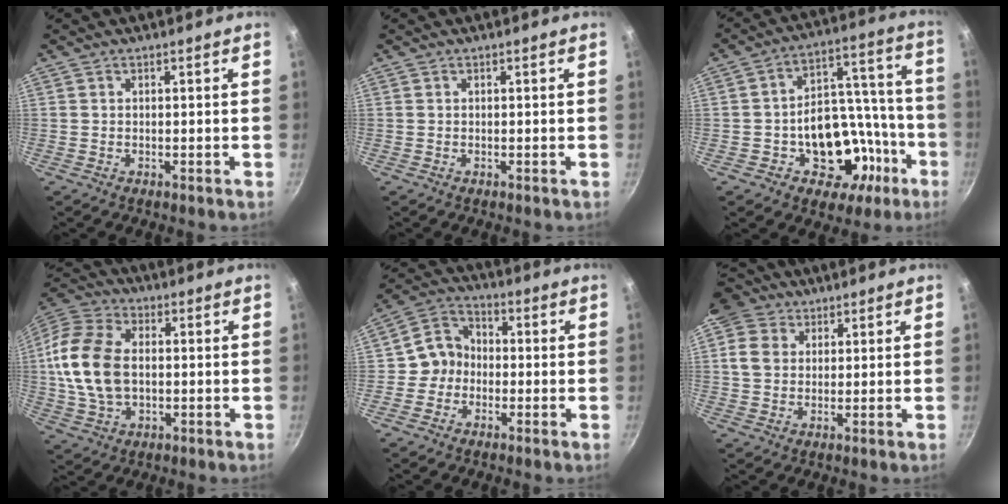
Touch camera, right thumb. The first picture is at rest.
{"total": 0.0}
{"total": 18.6, "force": [-7.0, 13.5, 10.7], "torque": [-0.102, 0.073, -0.081]}
{"total": 15.9, "force": [0.3, 10.5, 11.9], "torque": [-0.223, 0.017, -0.005]}
{"total": 7.3, "force": [-1.4, 6.6, 2.8], "torque": [-0.012, 0.025, -0.044]}
{"total": 7.3, "force": [2.6, 5.9, 3.4], "torque": [-0.034, 0.003, 0.039]}